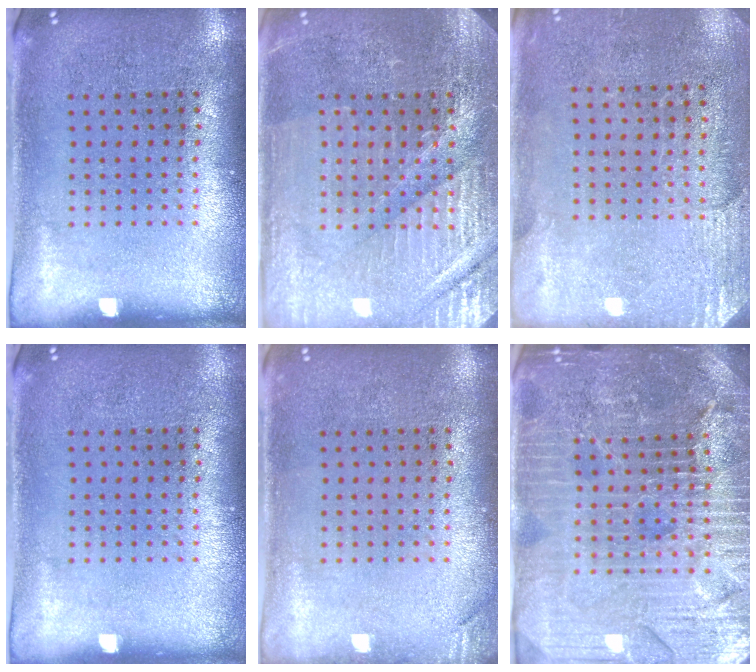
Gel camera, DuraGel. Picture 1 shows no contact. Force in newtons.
{"total": 4.2, "press": 4.1, "slide": 1.2}
{"total": 2.7, "press": 2.4, "slide": 1.2}
{"total": 0.0}
{"total": 1.1, "press": 1.1, "slide": 0.3}
{"total": 5.2, "press": 4.8, "slide": 2.1}